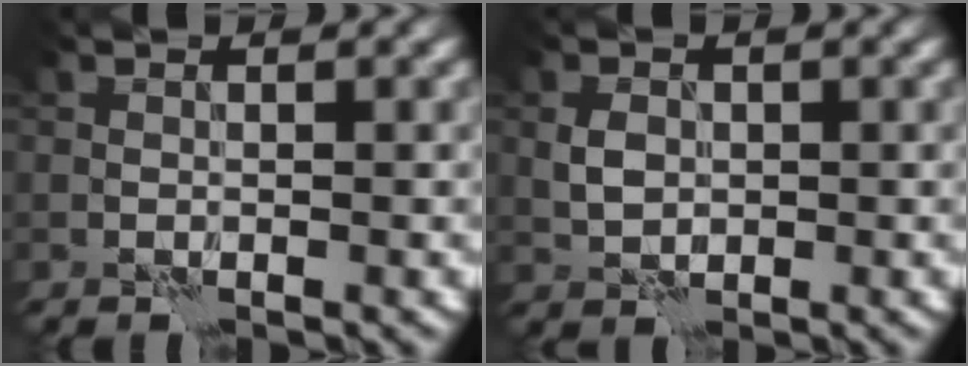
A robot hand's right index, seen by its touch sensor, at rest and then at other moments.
{"total": 2.0, "force": [0.2, 1.6, 1.2], "torque": [-0.025, 0.004, 0.001]}